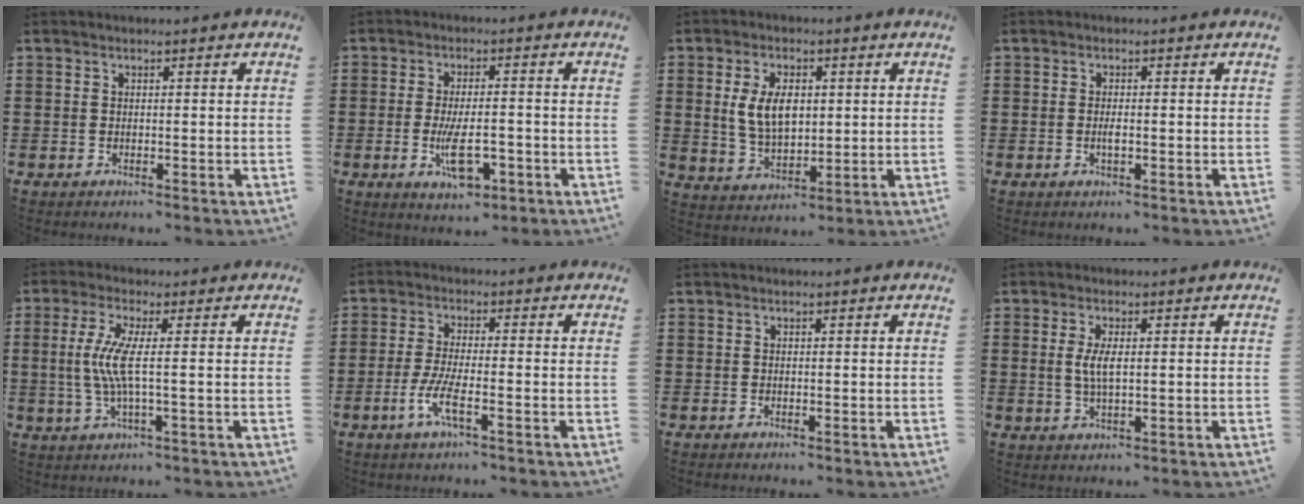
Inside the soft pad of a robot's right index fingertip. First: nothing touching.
{"total": 6.8, "force": [-2.4, 2.5, 5.9], "torque": [-0.108, -0.007, -0.044]}
{"total": 7.2, "force": [1.2, 4.2, 5.7], "torque": [-0.126, 0.007, 0.014]}
{"total": 1.7, "force": [-0.4, 0.5, 1.6], "torque": [-0.037, -0.002, -0.010]}
{"total": 6.3, "force": [0.0, 0.3, 6.2], "torque": [-0.144, -0.018, -0.013]}
{"total": 5.3, "force": [-2.4, 0.9, 4.6], "torque": [-0.105, -0.012, -0.051]}
{"total": 0.0}
{"total": 3.5, "force": [0.4, 1.1, 3.3], "torque": [-0.072, 0.000, 0.002]}